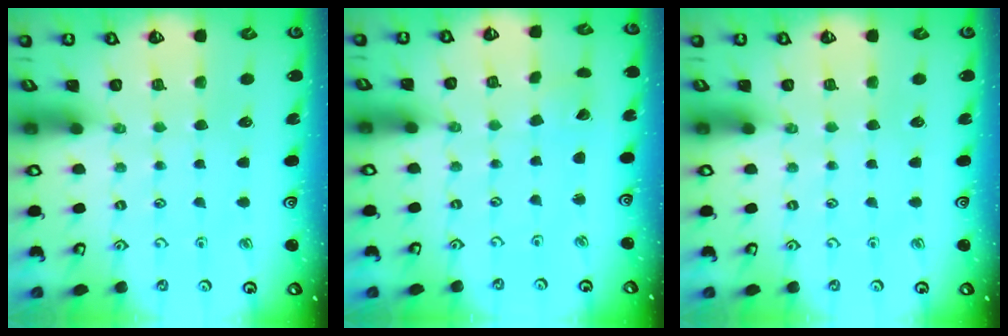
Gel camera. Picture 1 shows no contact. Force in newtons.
{"total": 1.5, "press": 1.5, "slide": 0.2}
{"total": 0.0}